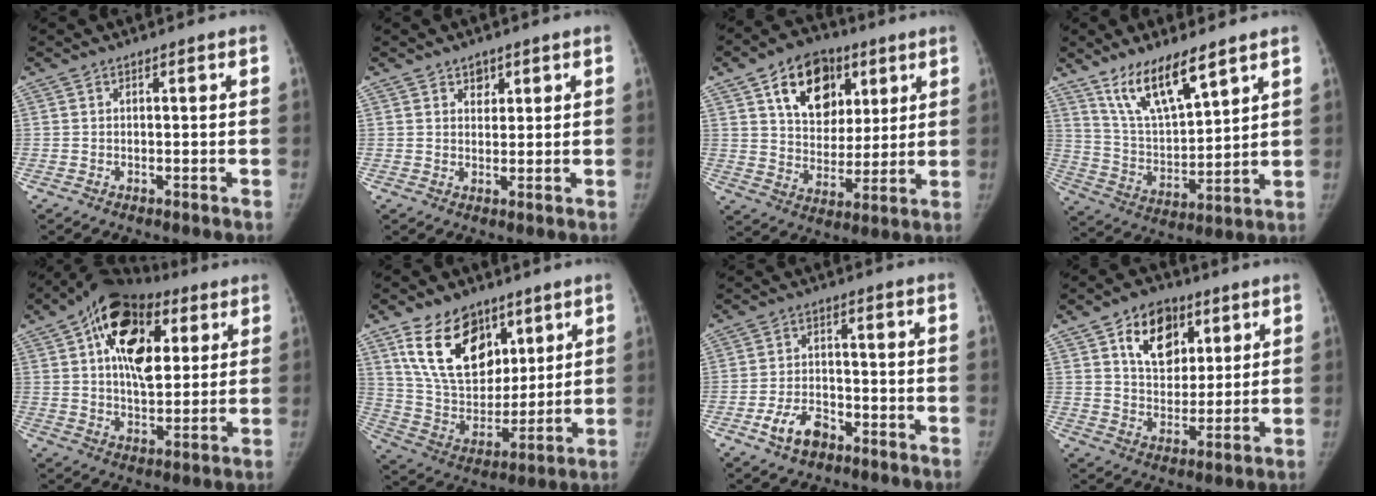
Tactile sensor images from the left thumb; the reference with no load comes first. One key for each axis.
{"total": 2.6, "fx": 1.5, "fy": 1.9, "fz": 0.9, "tx": 0.006, "ty": -0.010, "tz": 0.025}
{"total": 16.3, "fx": 7.3, "fy": 11.3, "fz": 9.2, "tx": -0.102, "ty": -0.021, "tz": 0.124}
{"total": 13.6, "fx": 9.2, "fy": 4.3, "fz": 8.9, "tx": -0.140, "ty": -0.053, "tz": 0.187}
{"total": 19.4, "fx": 6.8, "fy": 11.4, "fz": 14.1, "tx": -0.187, "ty": -0.007, "tz": 0.100}
{"total": 19.5, "fx": 10.2, "fy": 12.5, "fz": 11.0, "tx": -0.148, "ty": -0.046, "tz": 0.195}
{"total": 6.9, "fx": -4.0, "fy": 4.2, "fz": 3.8, "tx": -0.061, "ty": 0.027, "tz": -0.067}
{"total": 13.2, "fx": 6.0, "fy": 9.0, "fz": 7.5, "tx": -0.077, "ty": -0.022, "tz": 0.104}